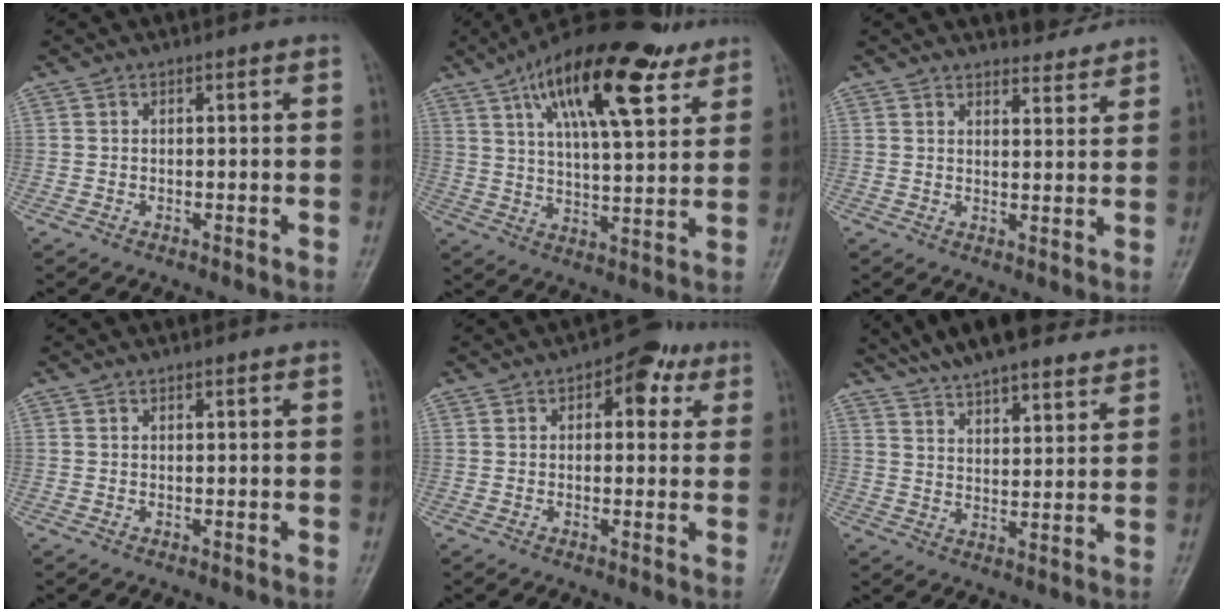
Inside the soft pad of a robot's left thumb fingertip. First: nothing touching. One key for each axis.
{"total": 21.4, "fx": 11.6, "fy": 7.7, "fz": 16.2, "tx": -0.243, "ty": -0.026, "tz": 0.188}
{"total": 4.8, "fx": 4.6, "fy": 1.2, "fz": 0.7, "tx": 0.007, "ty": -0.035, "tz": 0.063}
{"total": 0.7, "fx": 0.6, "fy": 0.1, "fz": 0.4, "tx": -0.006, "ty": -0.002, "tz": 0.009}
{"total": 6.7, "fx": 2.8, "fy": 3.9, "fz": 4.6, "tx": -0.023, "ty": -0.001, "tz": 0.027}
{"total": 18.8, "fx": 16.2, "fy": 4.5, "fz": 8.4, "tx": -0.110, "ty": -0.041, "tz": 0.245}